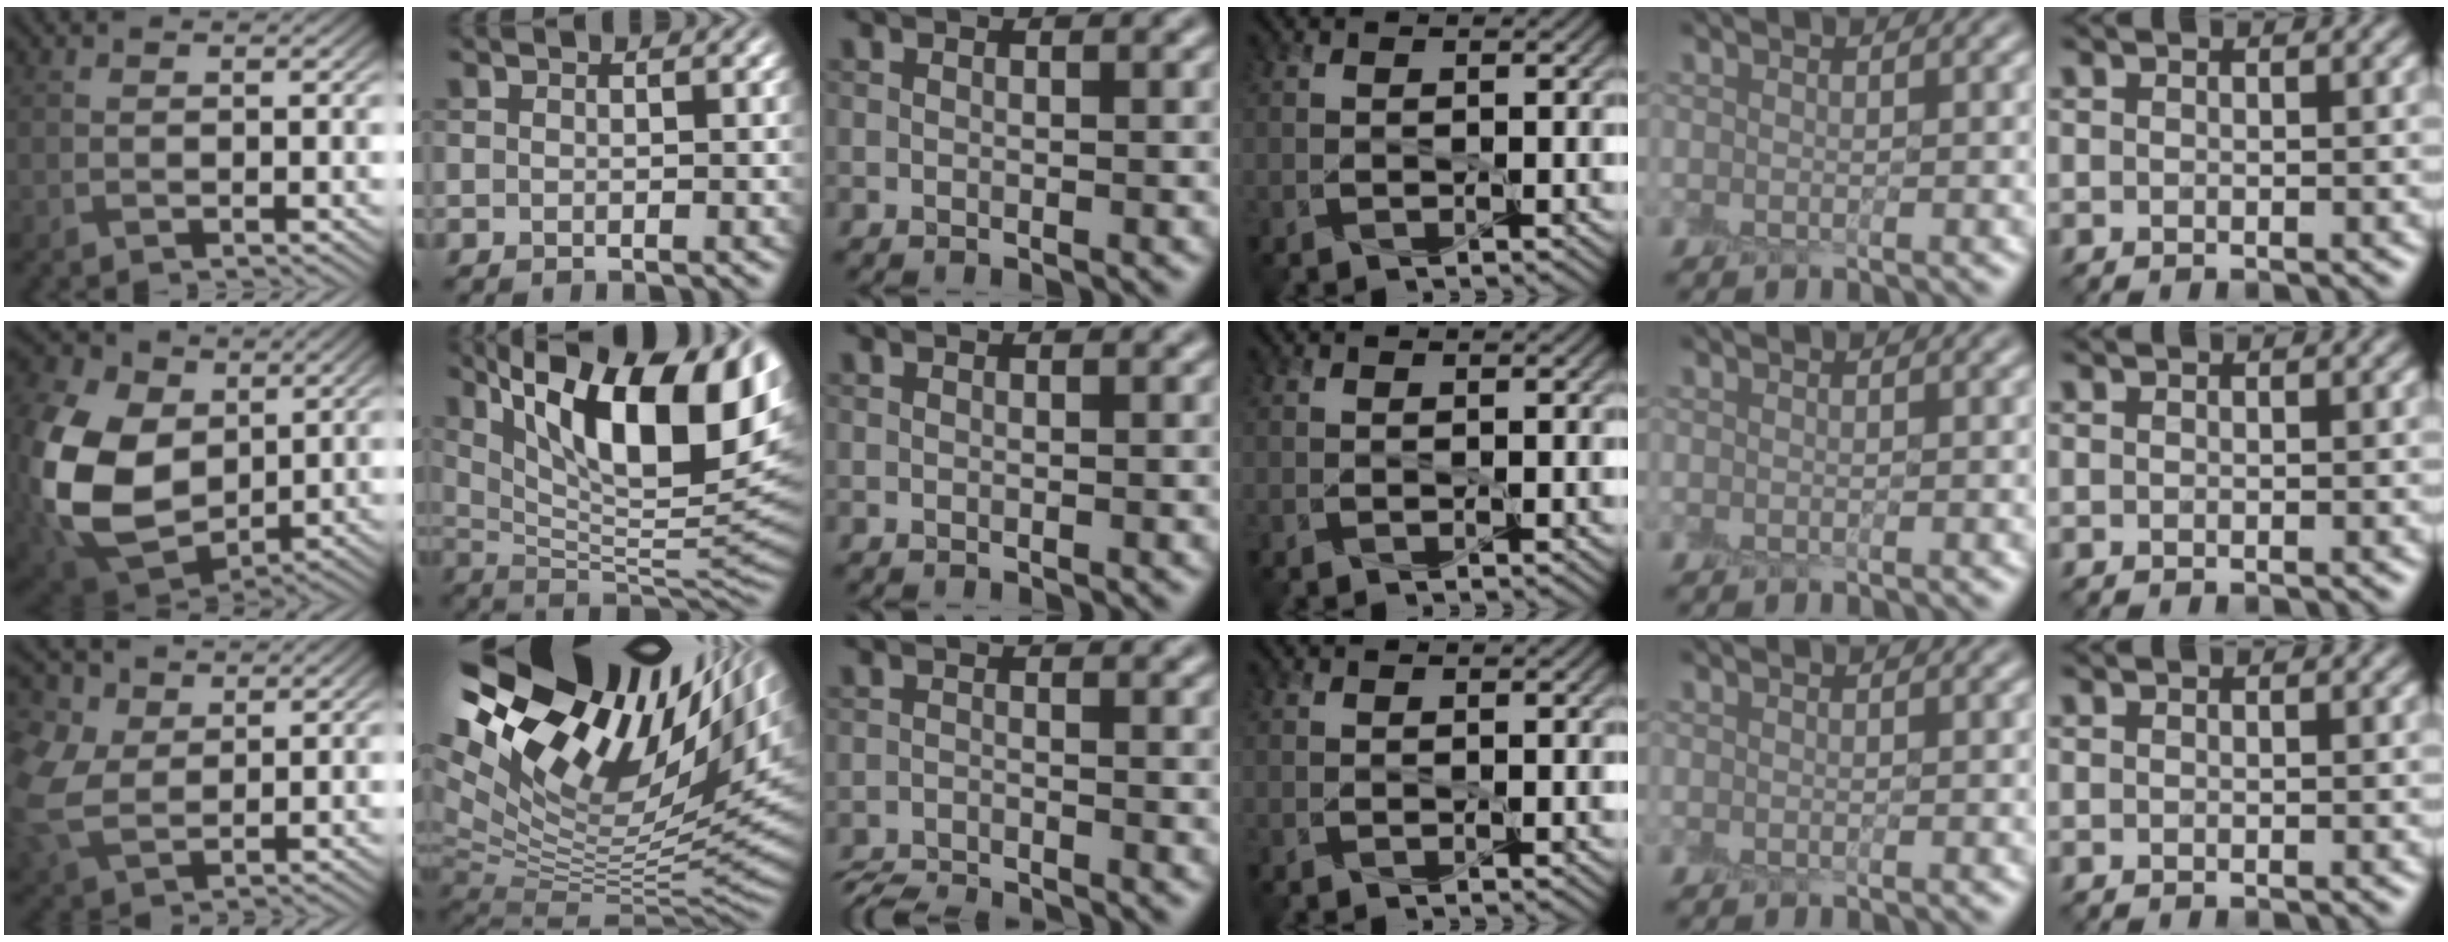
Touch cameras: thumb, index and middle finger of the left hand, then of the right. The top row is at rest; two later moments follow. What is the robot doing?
{"motion": "peel", "object": "postage stamp"}